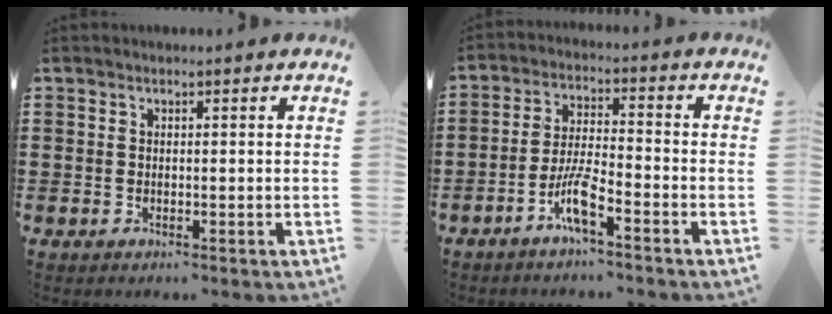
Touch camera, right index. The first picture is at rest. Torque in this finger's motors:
{"motor_torque": [1.50, 0.64, 0.26, 0.13]}